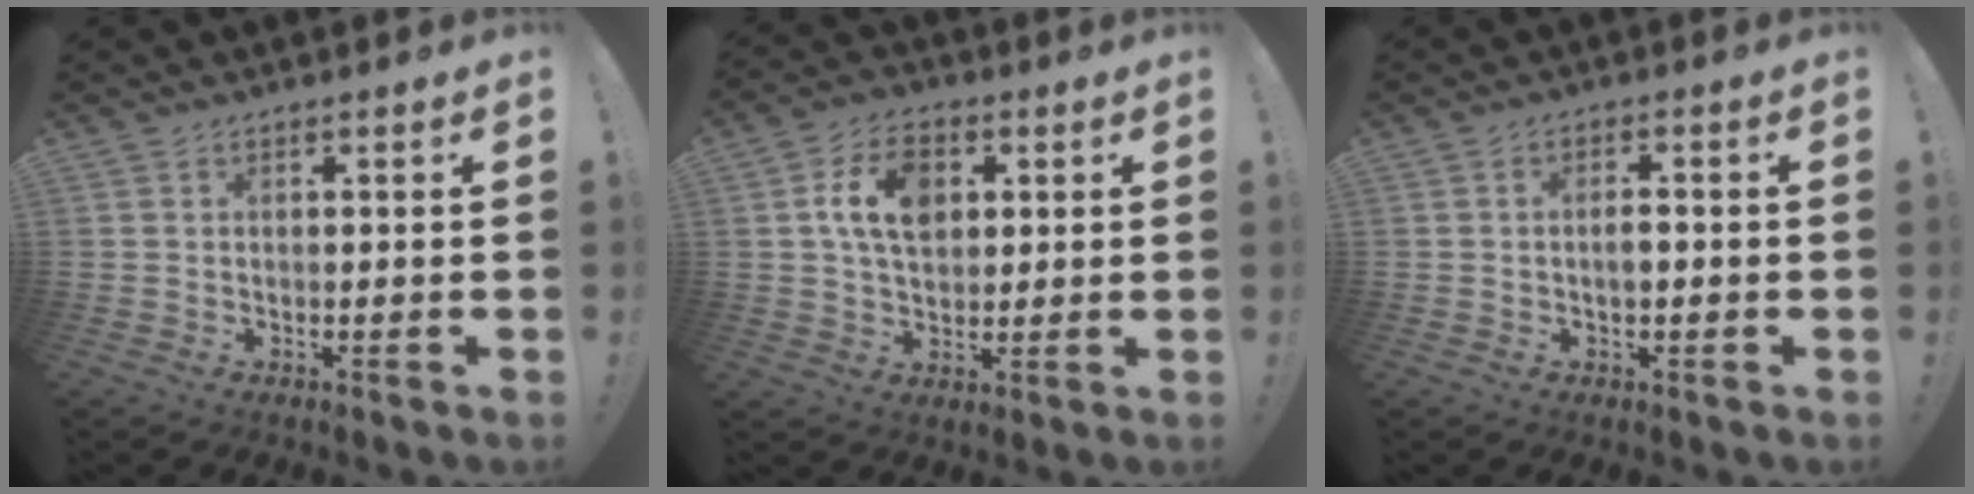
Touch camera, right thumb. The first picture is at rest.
{"total": 11.5, "force": [2.9, 7.9, 7.8], "torque": [-0.135, 0.010, 0.054]}
{"total": 2.7, "force": [-0.2, 1.3, 2.4], "torque": [-0.036, 0.006, -0.006]}